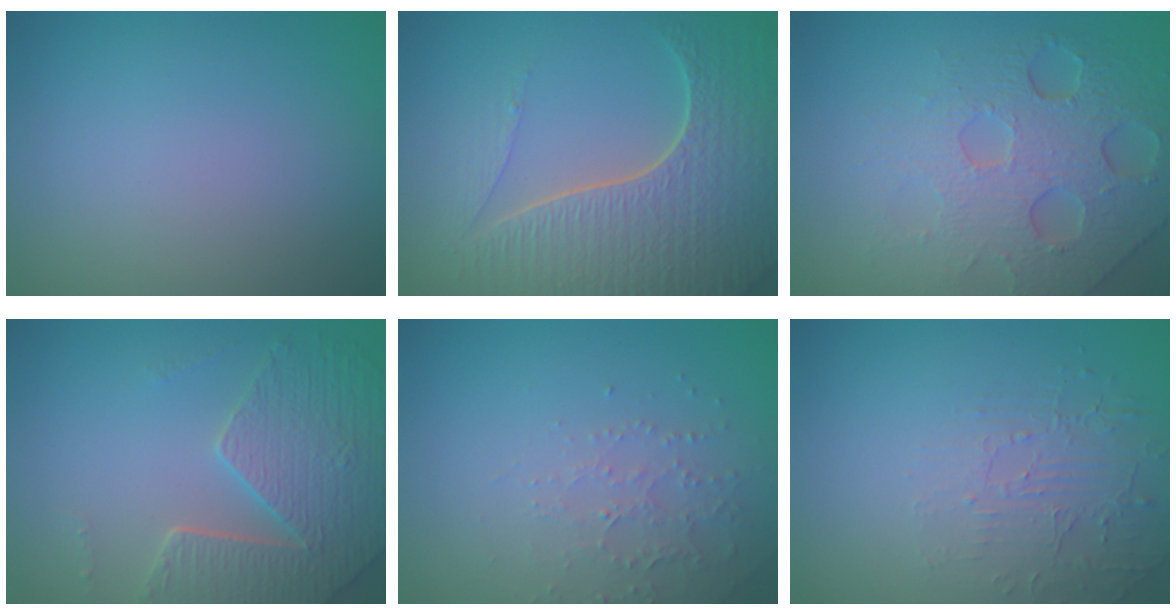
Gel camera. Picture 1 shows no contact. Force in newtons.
{"total": 7.1, "press": 5.2, "slide": 4.9}
{"total": 7.5, "press": 5.2, "slide": 5.4}
{"total": 5.7, "press": 4.8, "slide": 2.9}
{"total": 2.2, "press": 2.1, "slide": 0.6}
{"total": 1.9, "press": 1.0, "slide": 1.6}